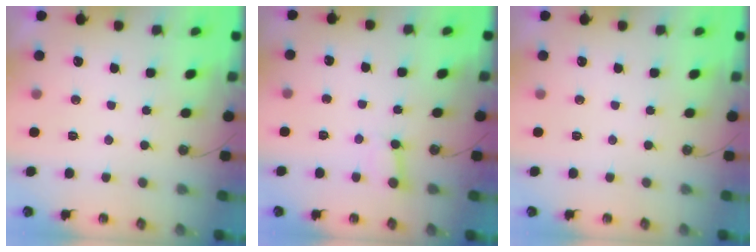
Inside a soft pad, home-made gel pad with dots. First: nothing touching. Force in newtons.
{"total": 2.5, "press": 2.5, "slide": 0.1}
{"total": 0.0}